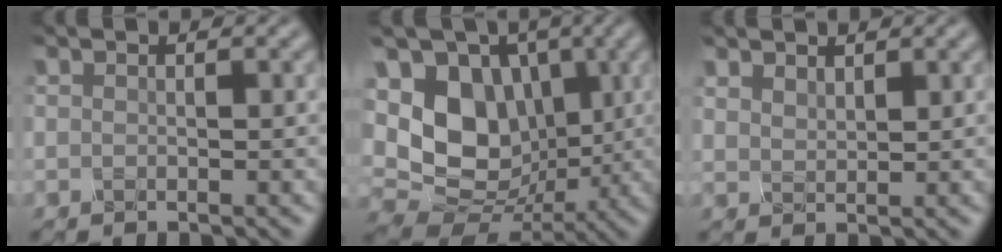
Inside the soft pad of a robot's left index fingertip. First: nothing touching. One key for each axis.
{"total": 9.7, "fx": 0.8, "fy": 7.6, "fz": 6.0, "tx": -0.124, "ty": -0.004, "tz": 0.016}
{"total": 1.2, "fx": 1.2, "fy": -0.1, "fz": -0.3, "tx": 0.000, "ty": 0.003, "tz": 0.038}